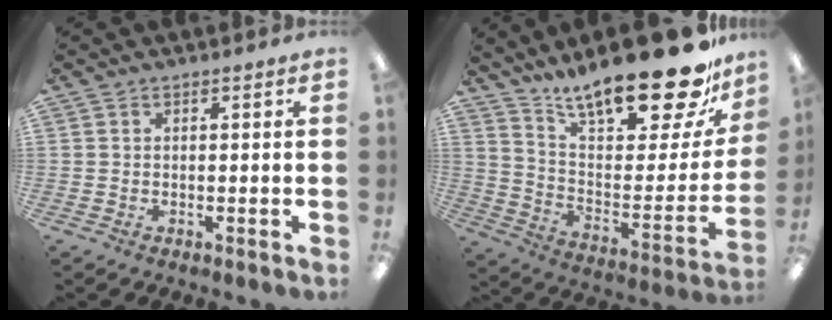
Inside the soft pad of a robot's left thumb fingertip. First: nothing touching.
{"total": 25.1, "force": [19.1, 7.0, 14.7], "torque": [-0.217, -0.131, 0.317]}